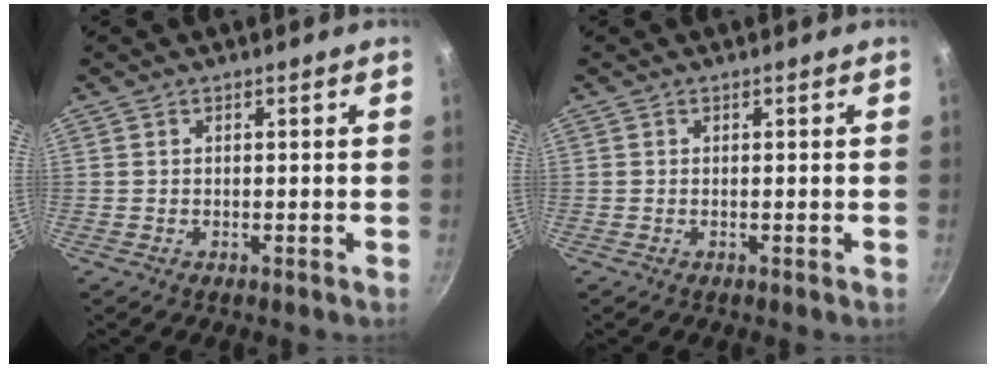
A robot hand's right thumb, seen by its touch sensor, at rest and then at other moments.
{"total": 0.0}